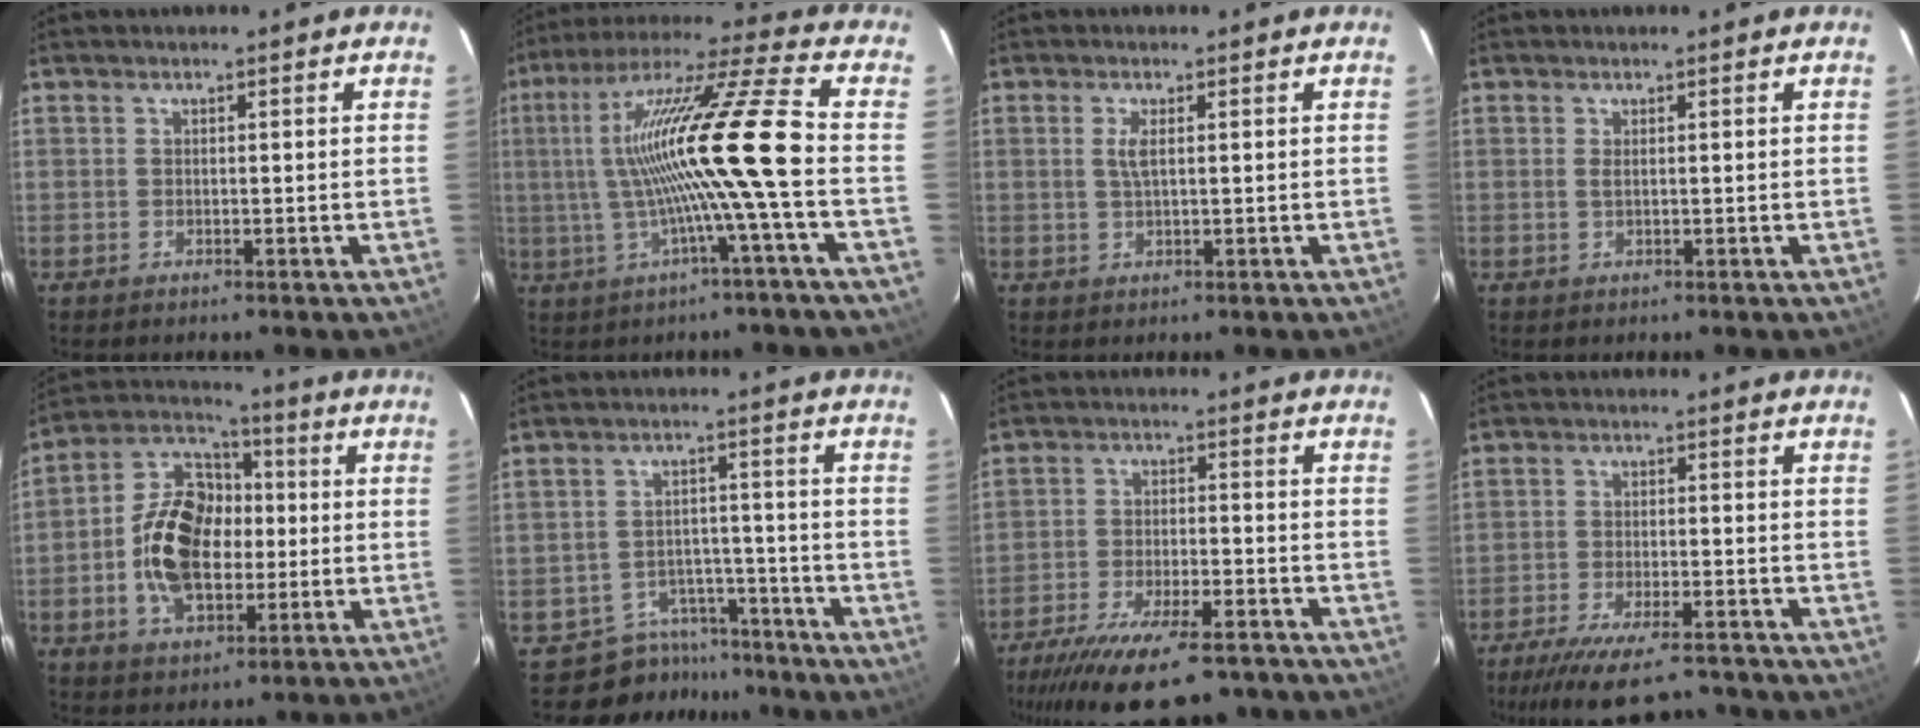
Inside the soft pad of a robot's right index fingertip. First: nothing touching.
{"total": 17.0, "force": [-1.6, -2.1, 16.8], "torque": [-0.308, 0.006, -0.027]}
{"total": 2.1, "force": [0.5, 0.5, 2.0], "torque": [-0.043, 0.000, 0.010]}
{"total": 0.7, "force": [0.2, 0.1, 0.7], "torque": [-0.015, 0.000, 0.004]}
{"total": 15.8, "force": [-1.7, 10.4, 11.9], "torque": [-0.235, 0.024, -0.027]}
{"total": 7.7, "force": [-6.5, 4.2, -0.5], "torque": [0.007, 0.037, -0.089]}
{"total": 19.9, "force": [-15.7, 5.8, 10.7], "torque": [-0.212, -0.037, -0.236]}
{"total": 13.9, "force": [-11.9, 3.0, 6.5], "torque": [-0.138, -0.023, -0.184]}